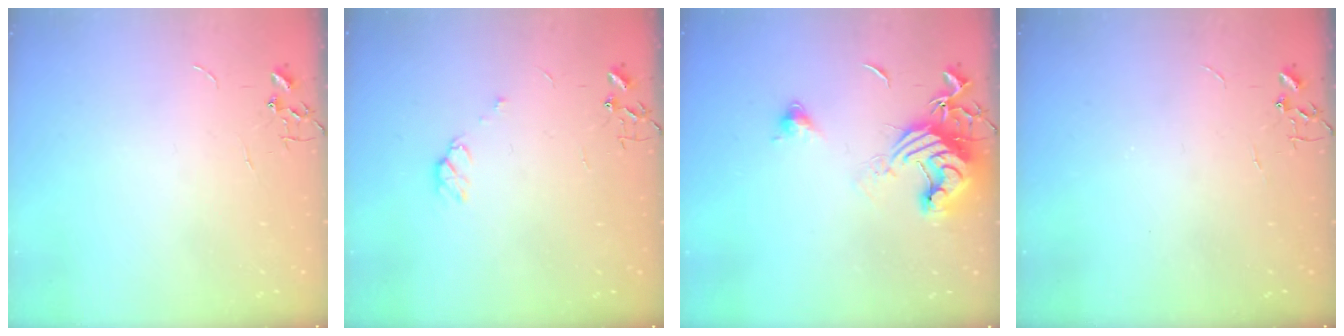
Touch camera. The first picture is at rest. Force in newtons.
{"total": 5.3, "press": 5.2, "slide": 0.7}
{"total": 13.8, "press": 13.7, "slide": 1.8}
{"total": 0.0}